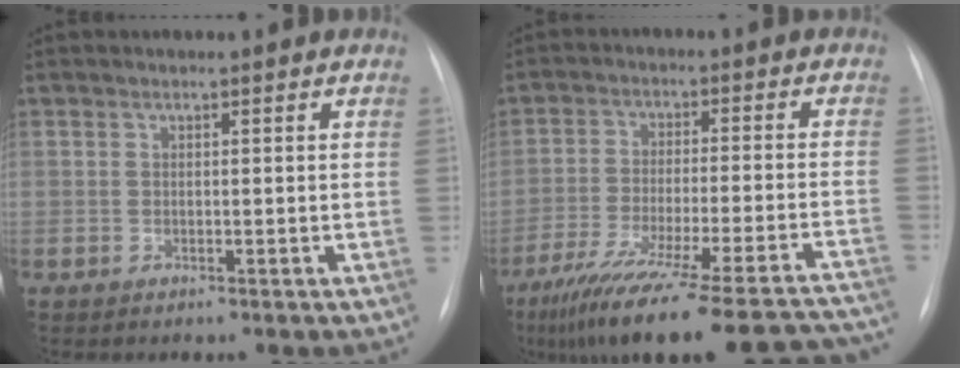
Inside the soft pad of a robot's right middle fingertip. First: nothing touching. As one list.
[{"total": 29.2, "force": [-25.6, 1.7, 13.9], "torque": [-0.169, -0.047, -0.352]}]